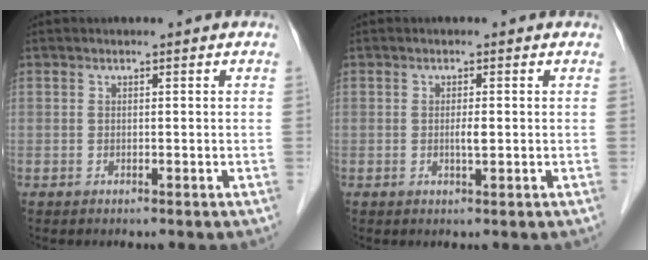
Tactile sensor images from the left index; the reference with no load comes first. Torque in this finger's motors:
{"motor_torque": [0.37, 0.28, 0.05, 0.02]}